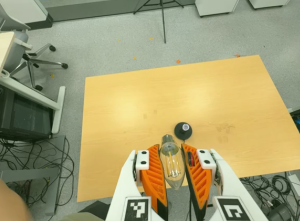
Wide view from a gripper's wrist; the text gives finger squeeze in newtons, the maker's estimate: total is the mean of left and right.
{"total": 22.0, "left": 24.2, "right": 19.9}